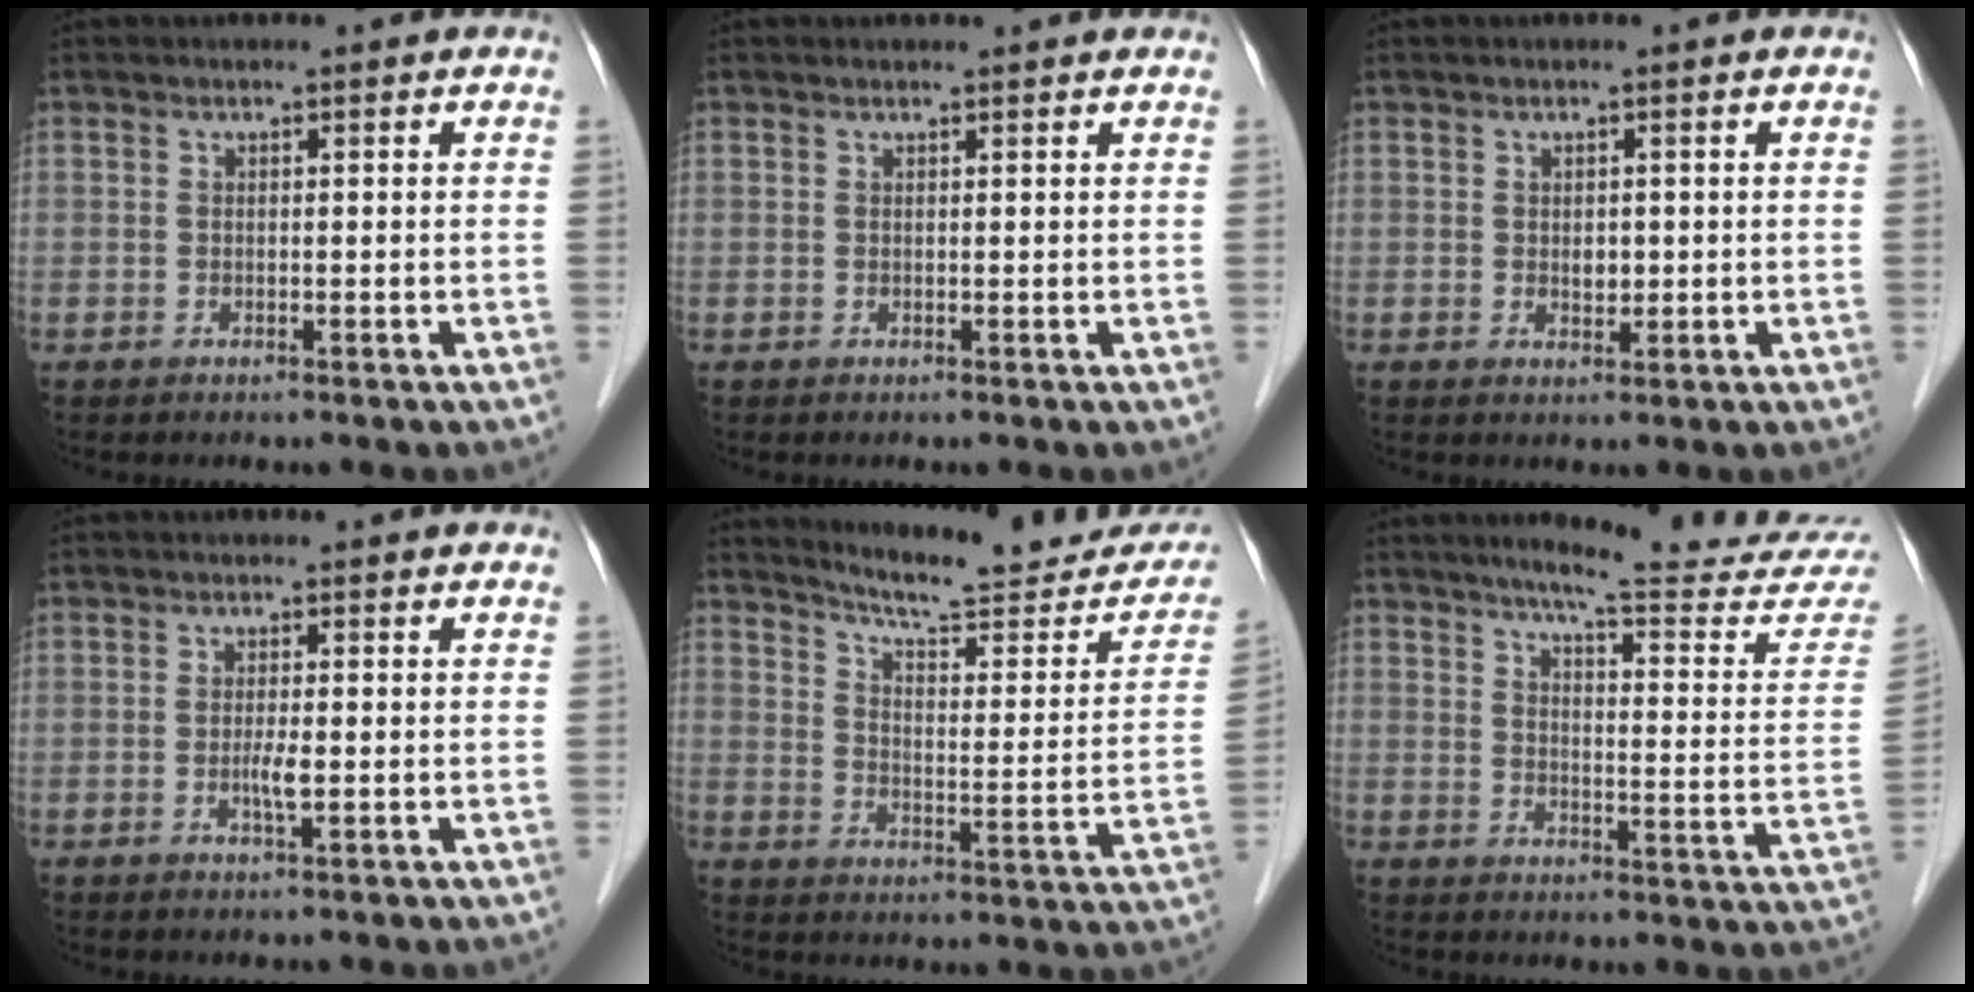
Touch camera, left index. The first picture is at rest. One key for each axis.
{"total": 1.2, "fx": 1.2, "fy": 0.0, "fz": 0.2, "tx": -0.008, "ty": 0.004, "tz": 0.014}
{"total": 1.5, "fx": -0.1, "fy": 1.0, "fz": 1.2, "tx": -0.018, "ty": -0.005, "tz": 0.002}
{"total": 2.1, "fx": -0.6, "fy": 0.2, "fz": 2.0, "tx": -0.041, "ty": -0.006, "tz": -0.010}
{"total": 18.6, "fx": 17.2, "fy": 2.7, "fz": 6.4, "tx": -0.079, "ty": -0.059, "tz": 0.218}
{"total": 20.1, "fx": 18.6, "fy": 0.4, "fz": 7.4, "tx": -0.091, "ty": -0.097, "tz": 0.218}